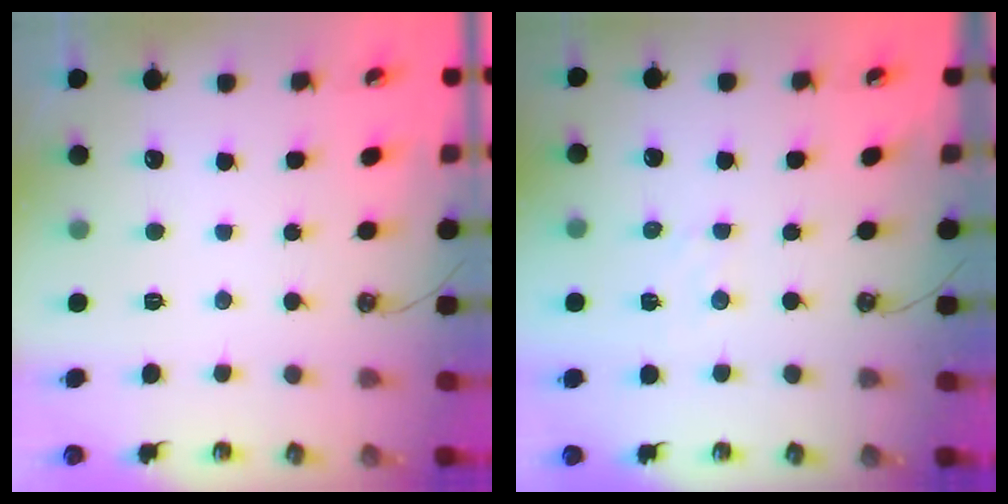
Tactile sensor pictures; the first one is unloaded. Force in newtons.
{"total": 2.9, "press": 2.9, "slide": 0.5}